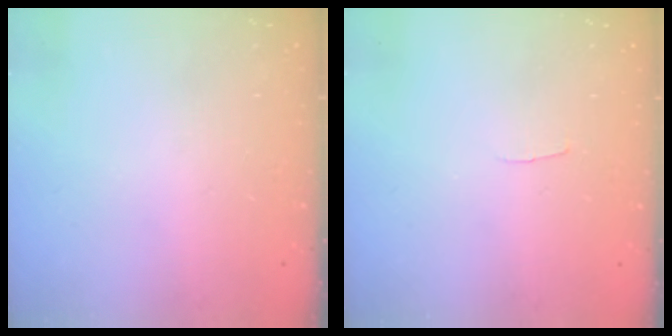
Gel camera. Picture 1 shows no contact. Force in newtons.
{"total": 2.0, "press": 2.0, "slide": 0.2}